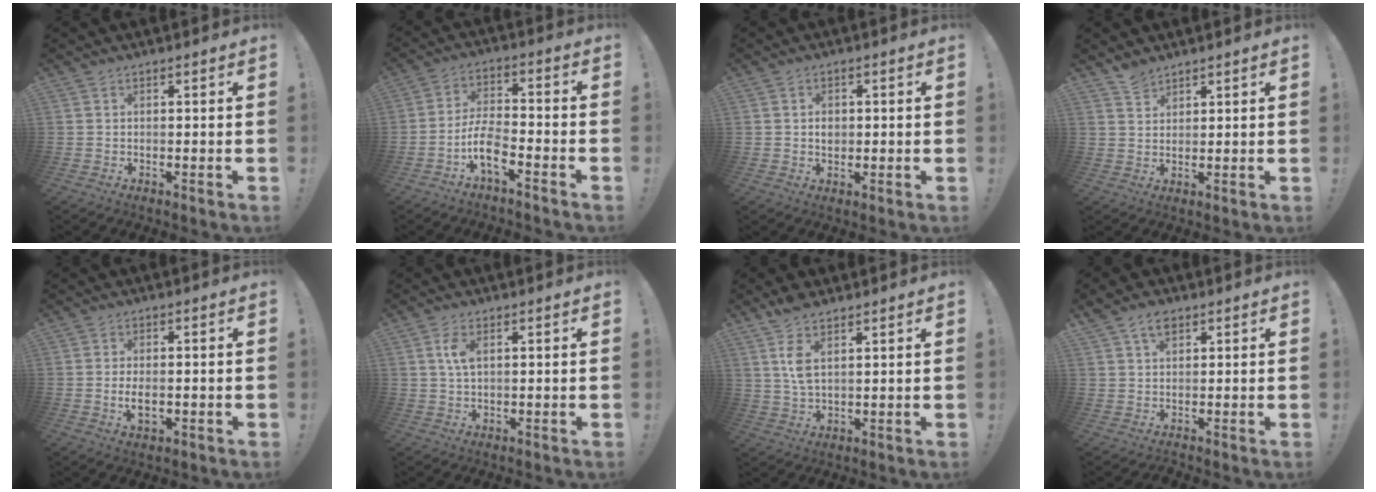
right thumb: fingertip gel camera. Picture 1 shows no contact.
{"total": 9.5, "force": [-5.3, 3.9, 6.9], "torque": [-0.136, 0.017, -0.099]}
{"total": 2.8, "force": [0.0, 2.5, 1.3], "torque": [-0.002, -0.004, -0.005]}
{"total": 3.7, "force": [3.4, 1.4, 0.6], "torque": [-0.003, -0.020, 0.063]}
{"total": 3.8, "force": [-0.7, 1.9, 3.3], "torque": [-0.059, -0.002, -0.015]}
{"total": 4.5, "force": [1.4, 2.2, 3.7], "torque": [-0.061, -0.001, 0.022]}
{"total": 7.2, "force": [4.2, 3.5, 4.7], "torque": [-0.097, -0.019, 0.078]}
{"total": 4.8, "force": [2.5, 3.0, 2.7], "torque": [-0.045, -0.004, 0.047]}